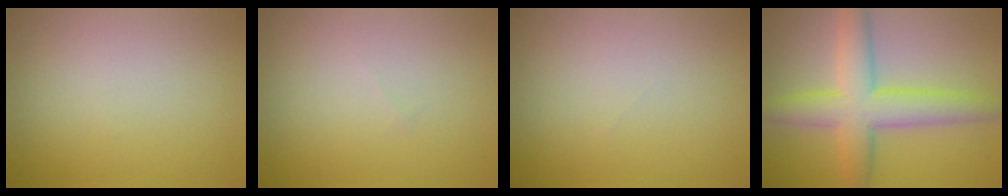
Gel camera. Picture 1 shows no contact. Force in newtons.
{"total": 0.0}
{"total": 0.0}
{"total": 6.9, "press": 6.9, "slide": 0.2}